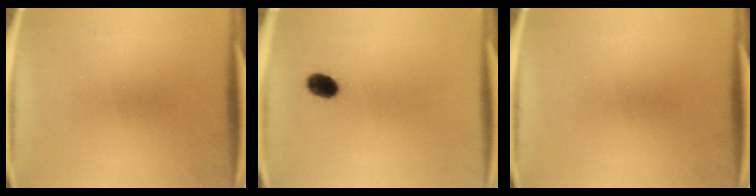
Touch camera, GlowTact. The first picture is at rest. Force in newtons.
{"total": 3.9}
{"total": 0.0}